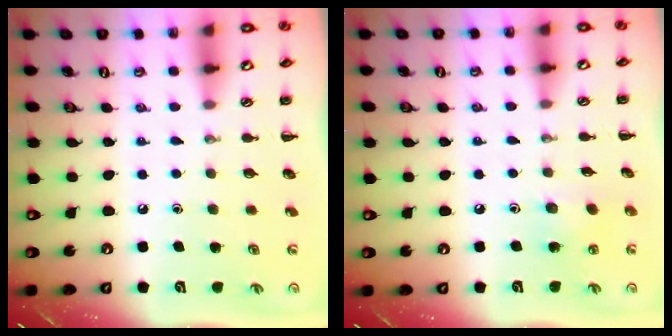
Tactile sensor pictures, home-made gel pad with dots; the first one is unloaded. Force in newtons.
{"total": 3.7, "press": 3.5, "slide": 1.1}